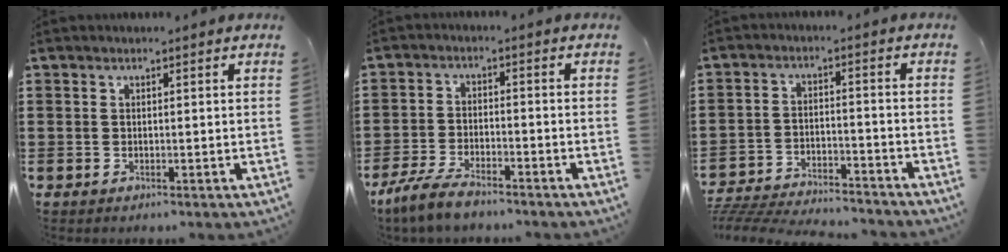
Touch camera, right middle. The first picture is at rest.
{"total": 5.5, "force": [-4.6, 1.3, 2.7], "torque": [-0.072, -0.005, -0.093]}
{"total": 5.6, "force": [-5.5, 0.4, 0.8], "torque": [-0.033, 0.000, -0.118]}